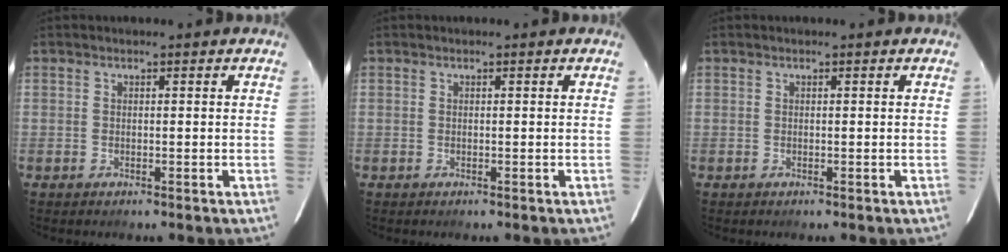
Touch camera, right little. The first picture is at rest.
{"total": 0.0}
{"total": 0.0}